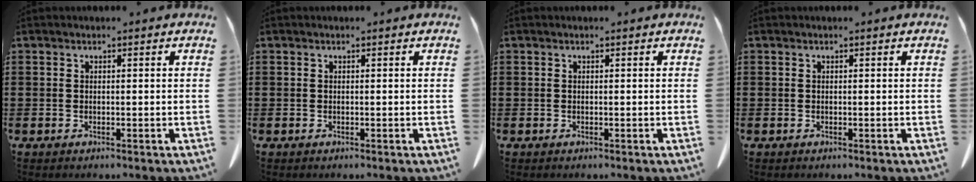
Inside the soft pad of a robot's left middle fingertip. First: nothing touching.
{"total": 0.0}
{"total": 0.0}
{"total": 0.0}